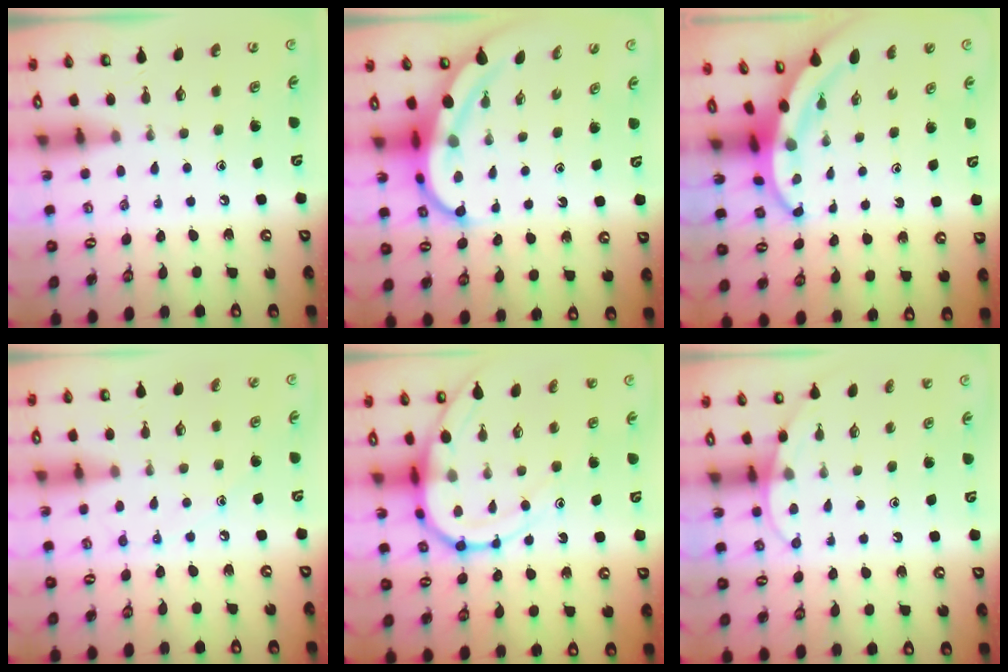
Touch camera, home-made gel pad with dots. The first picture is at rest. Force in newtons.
{"total": 6.5, "press": 6.5, "slide": 0.8}
{"total": 5.7, "press": 5.7, "slide": 0.2}
{"total": 6.4, "press": 6.4, "slide": 0.7}
{"total": 11.8, "press": 11.7, "slide": 1.4}
{"total": 5.1, "press": 5.1, "slide": 0.2}